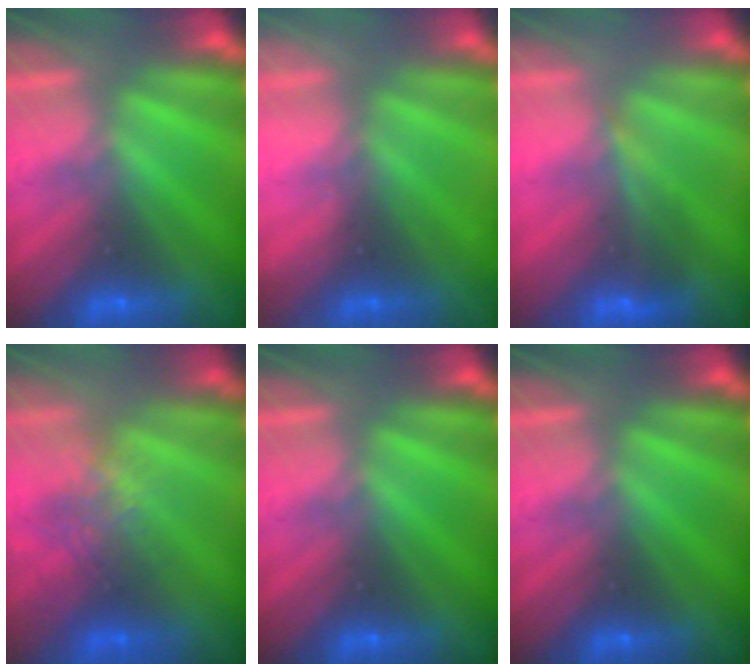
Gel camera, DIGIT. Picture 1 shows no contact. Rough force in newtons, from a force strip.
{"total": 2.2}
{"total": 4.2}
{"total": 2.9}
{"total": 0.0}
{"total": 0.0}